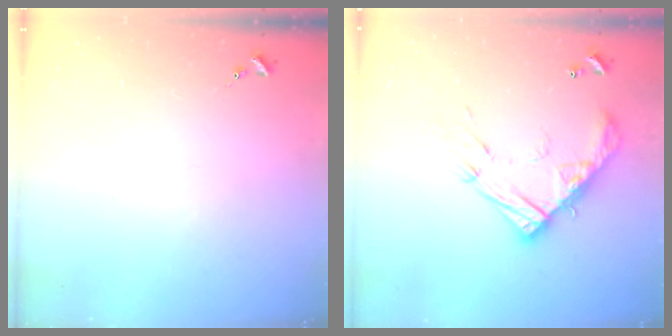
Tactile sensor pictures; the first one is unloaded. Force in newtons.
{"total": 17.3, "press": 17.3, "slide": 1.4}